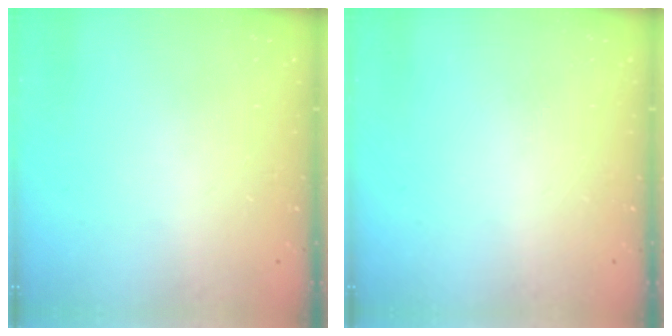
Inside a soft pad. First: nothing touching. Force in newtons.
{"total": 0.0}